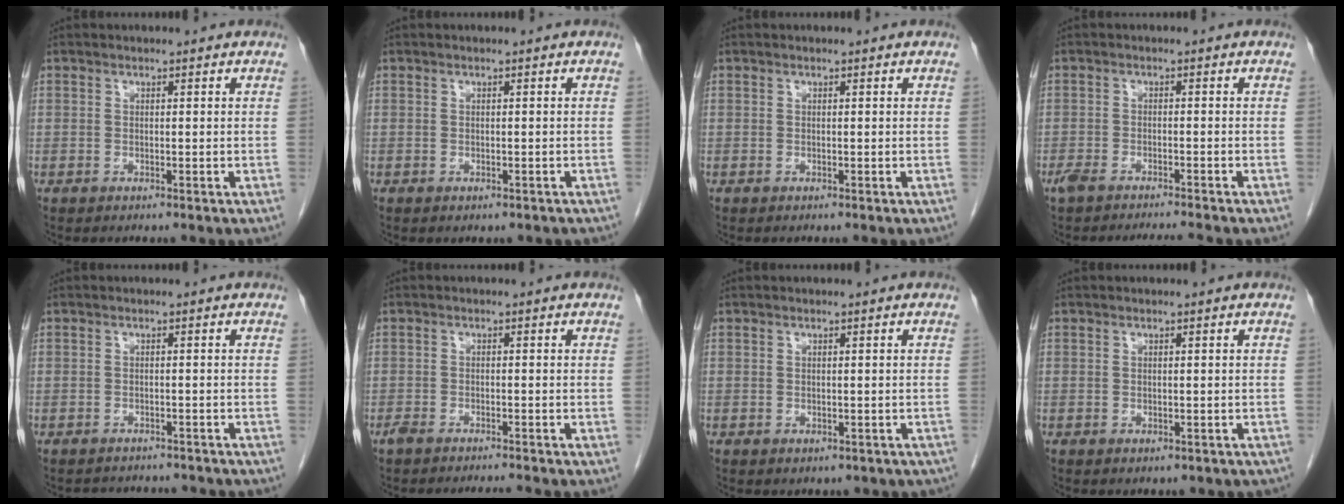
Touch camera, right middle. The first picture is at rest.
{"total": 1.4, "force": [-1.1, 0.8, 0.5], "torque": [-0.008, -0.001, -0.010]}
{"total": 0.0}
{"total": 6.2, "force": [-5.6, 0.4, 2.7], "torque": [-0.046, -0.004, -0.088]}
{"total": 6.1, "force": [-5.7, 1.9, 1.0], "torque": [-0.010, 0.002, -0.065]}
{"total": 3.6, "force": [-3.4, 0.0, 1.4], "torque": [-0.024, -0.004, -0.053]}
{"total": 2.4, "force": [-1.6, 1.5, 0.9], "torque": [-0.007, 0.000, -0.011]}
{"total": 1.5, "force": [-1.1, 1.0, 0.6], "torque": [-0.008, -0.001, -0.007]}